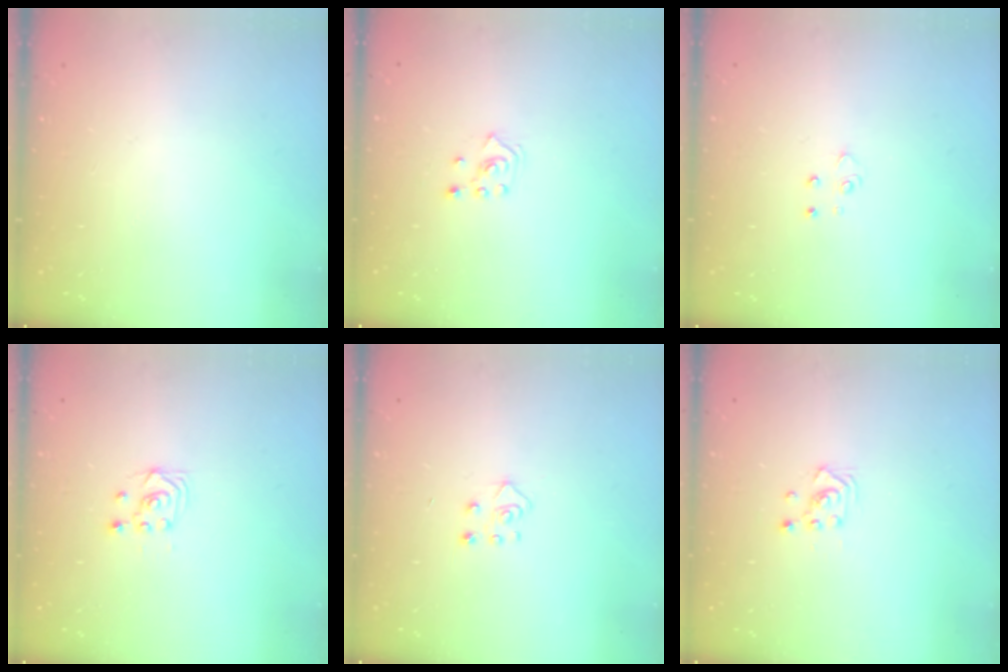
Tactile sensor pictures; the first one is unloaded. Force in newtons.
{"total": 2.8, "press": 2.7, "slide": 0.7}
{"total": 4.0, "press": 4.0, "slide": 0.4}
{"total": 2.5, "press": 2.2, "slide": 1.2}
{"total": 5.5, "press": 5.5, "slide": 0.5}
{"total": 2.9, "press": 2.8, "slide": 0.3}